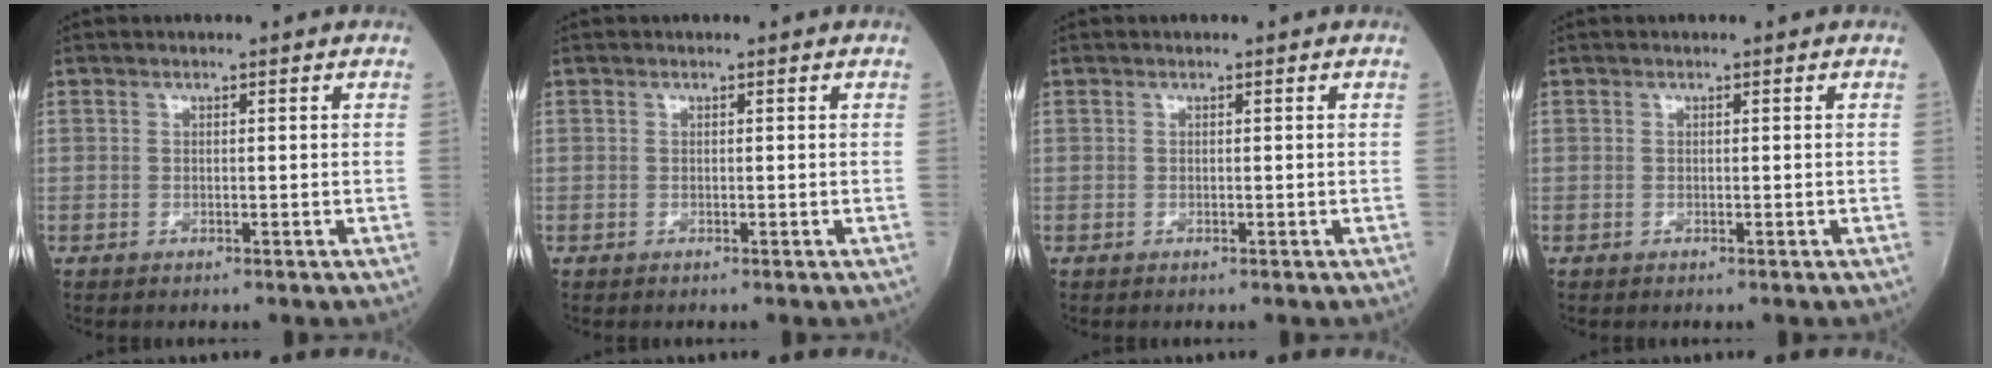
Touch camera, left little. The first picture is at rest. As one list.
[{"total": 0.0}, {"total": 0.0}, {"total": 0.0}]